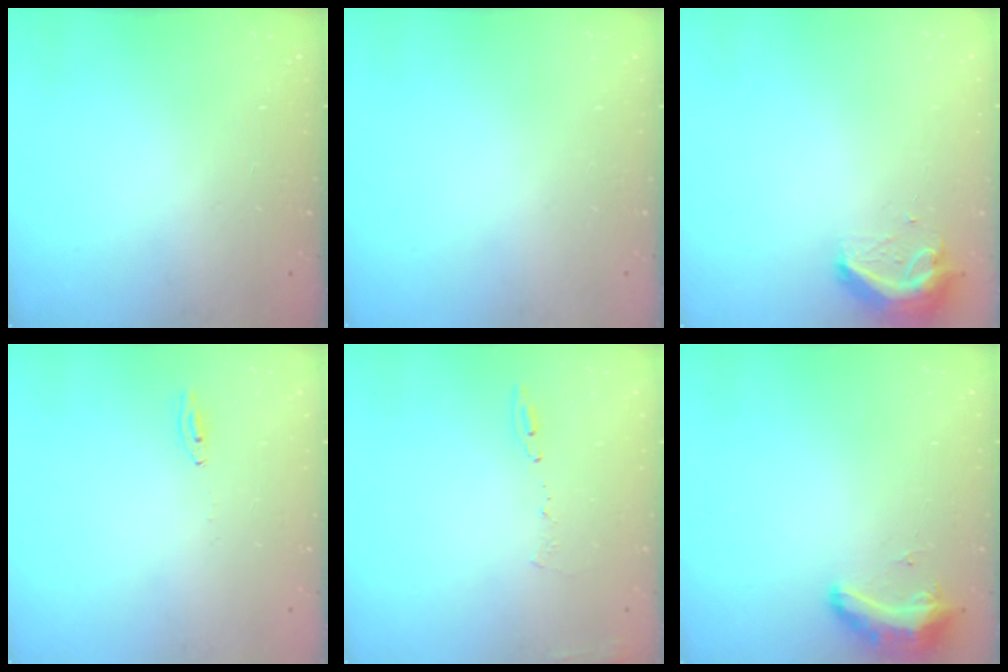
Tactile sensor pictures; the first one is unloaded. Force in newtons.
{"total": 0.0}
{"total": 9.5, "press": 9.5, "slide": 0.6}
{"total": 2.0, "press": 2.0, "slide": 0.2}
{"total": 8.3, "press": 8.3, "slide": 0.9}
{"total": 8.7, "press": 8.5, "slide": 1.6}